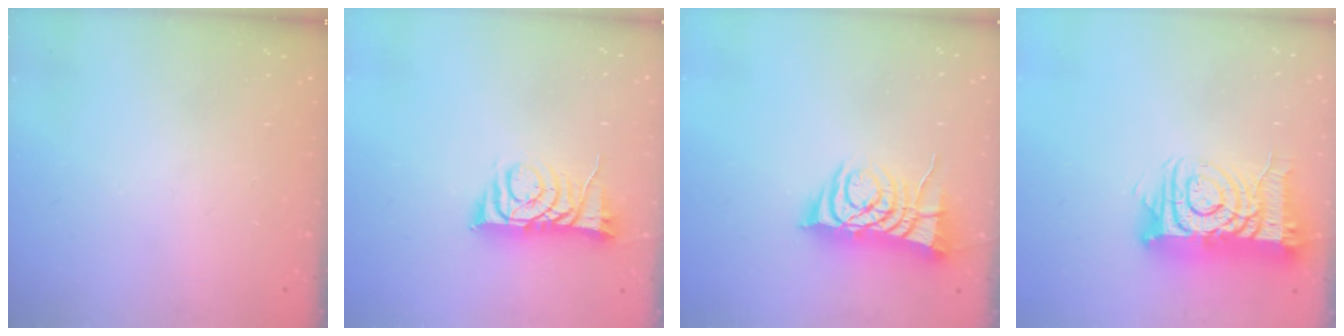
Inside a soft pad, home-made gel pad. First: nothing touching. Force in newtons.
{"total": 8.3, "press": 8.3, "slide": 0.6}
{"total": 9.2, "press": 9.1, "slide": 1.1}
{"total": 15.4, "press": 15.4, "slide": 1.3}